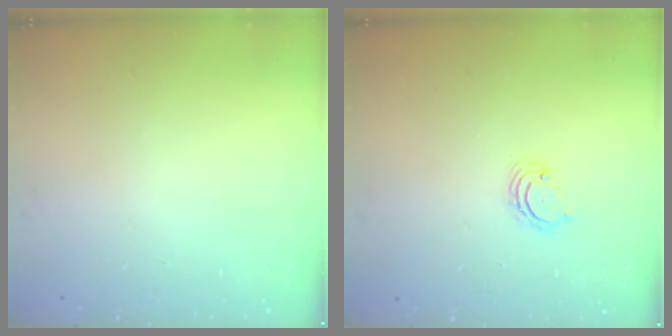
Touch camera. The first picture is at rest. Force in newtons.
{"total": 3.1, "press": 3.1, "slide": 0.5}